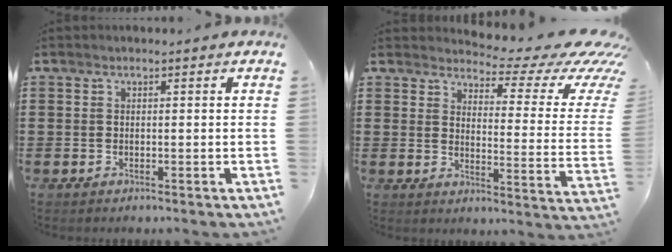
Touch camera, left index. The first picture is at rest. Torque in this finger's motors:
{"motor_torque": [2.14, 0.00, 0.54, 0.02]}